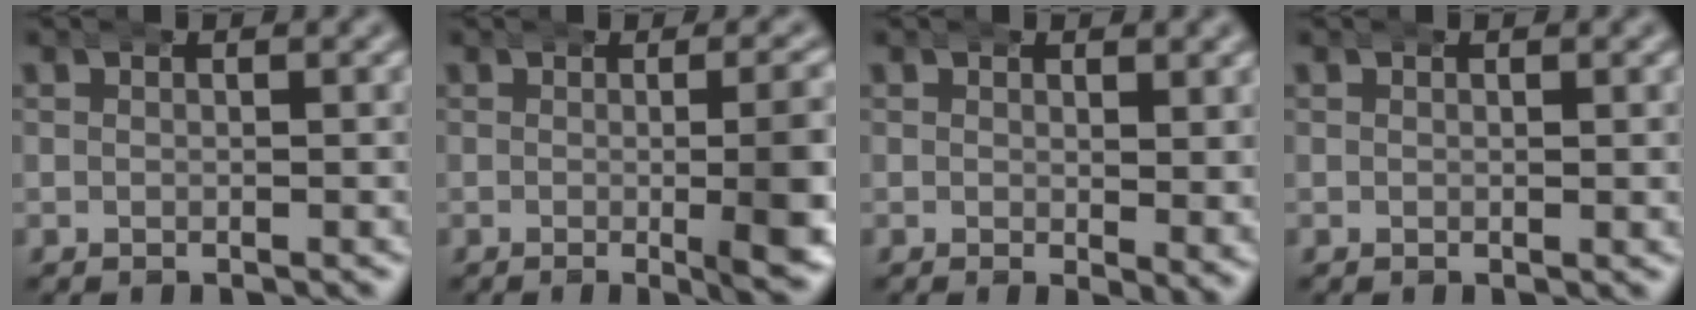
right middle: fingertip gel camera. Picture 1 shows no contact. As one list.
[{"total": 7.0, "force": [-1.2, 1.8, 6.6], "torque": [-0.073, 0.008, -0.027]}, {"total": 1.5, "force": [0.4, 0.4, 1.4], "torque": [-0.018, -0.007, 0.008]}, {"total": 0.0}]